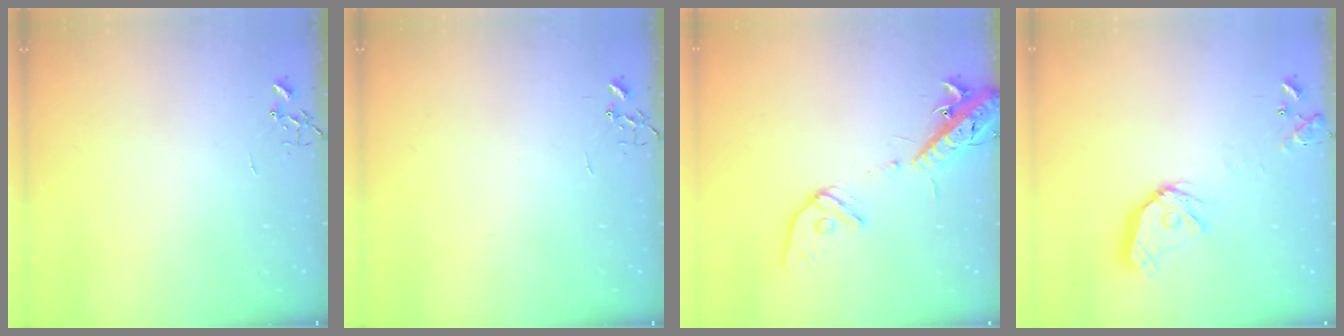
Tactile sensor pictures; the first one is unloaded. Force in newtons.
{"total": 0.0}
{"total": 15.4, "press": 15.0, "slide": 3.5}
{"total": 15.3, "press": 15.1, "slide": 2.1}